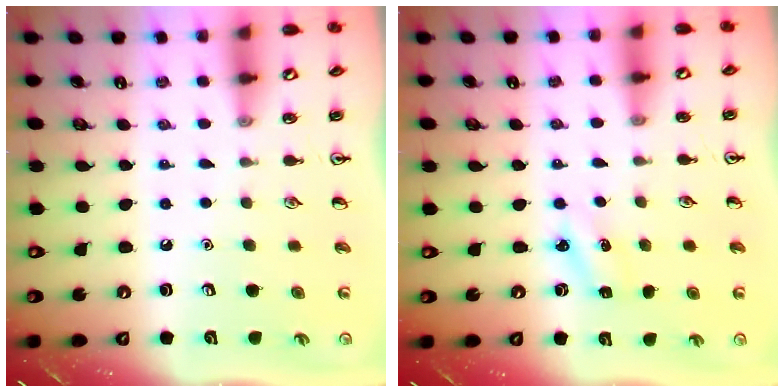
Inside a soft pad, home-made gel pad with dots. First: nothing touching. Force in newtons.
{"total": 2.5, "press": 2.3, "slide": 0.8}